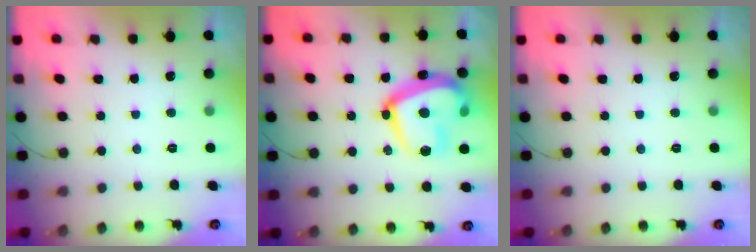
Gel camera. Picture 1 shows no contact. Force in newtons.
{"total": 22.4, "press": 22.3, "slide": 2.2}
{"total": 0.0}